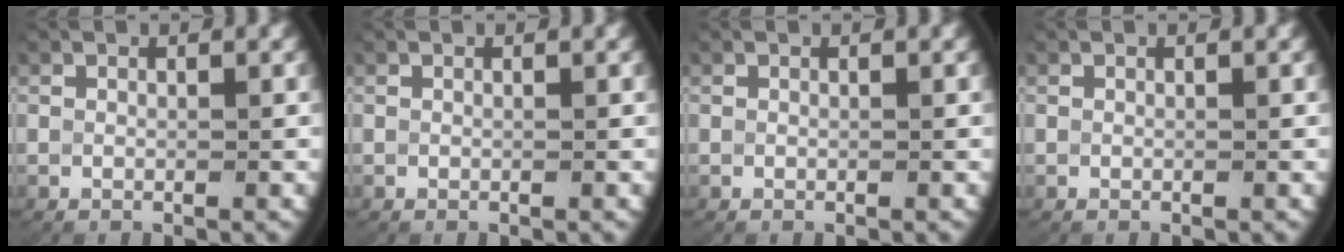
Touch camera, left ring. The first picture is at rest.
{"total": 0.0}
{"total": 0.0}
{"total": 0.0}